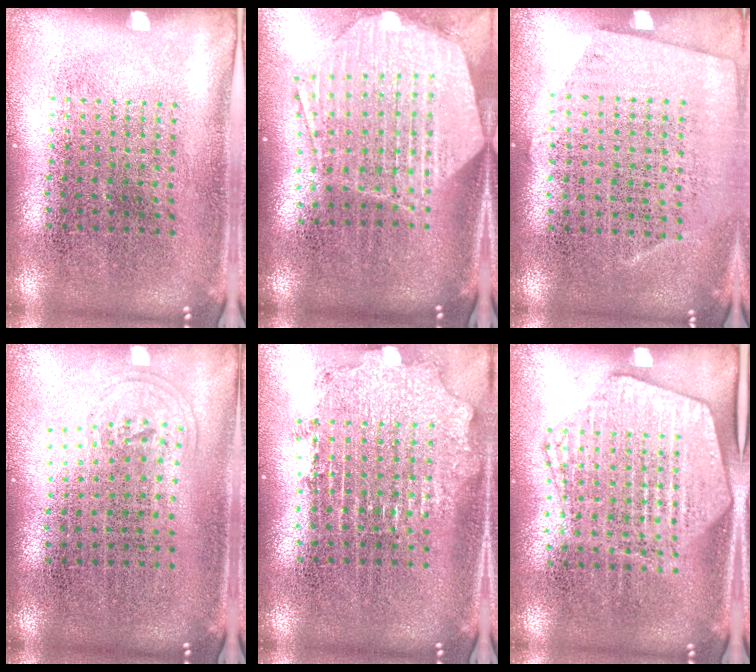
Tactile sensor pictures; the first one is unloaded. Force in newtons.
{"total": 2.9, "press": 2.3, "slide": 1.8}
{"total": 0.6, "press": 0.2, "slide": 0.6}
{"total": 0.9, "press": 0.6, "slide": 0.6}
{"total": 2.0, "press": 1.6, "slide": 1.3}
{"total": 1.9, "press": 1.8, "slide": 0.7}